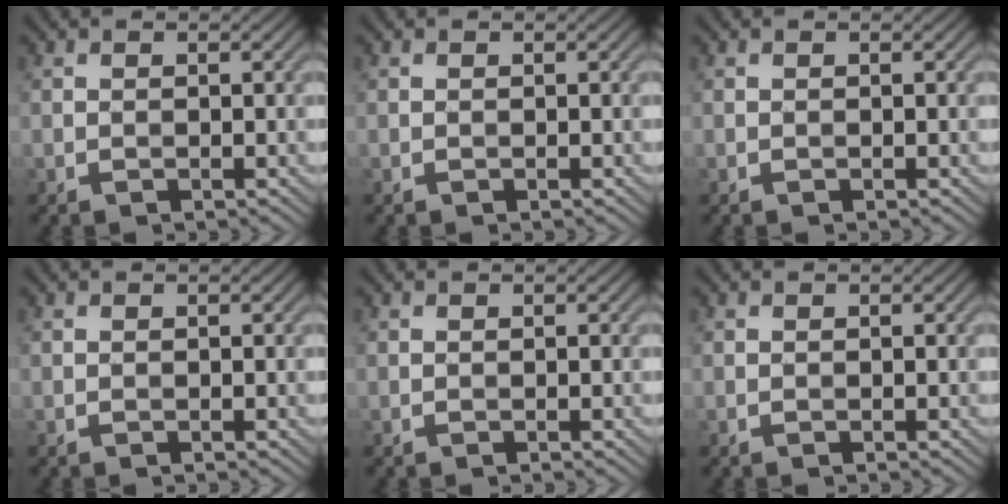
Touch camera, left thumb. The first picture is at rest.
{"total": 0.0}
{"total": 0.0}
{"total": 0.0}
{"total": 0.0}
{"total": 0.0}